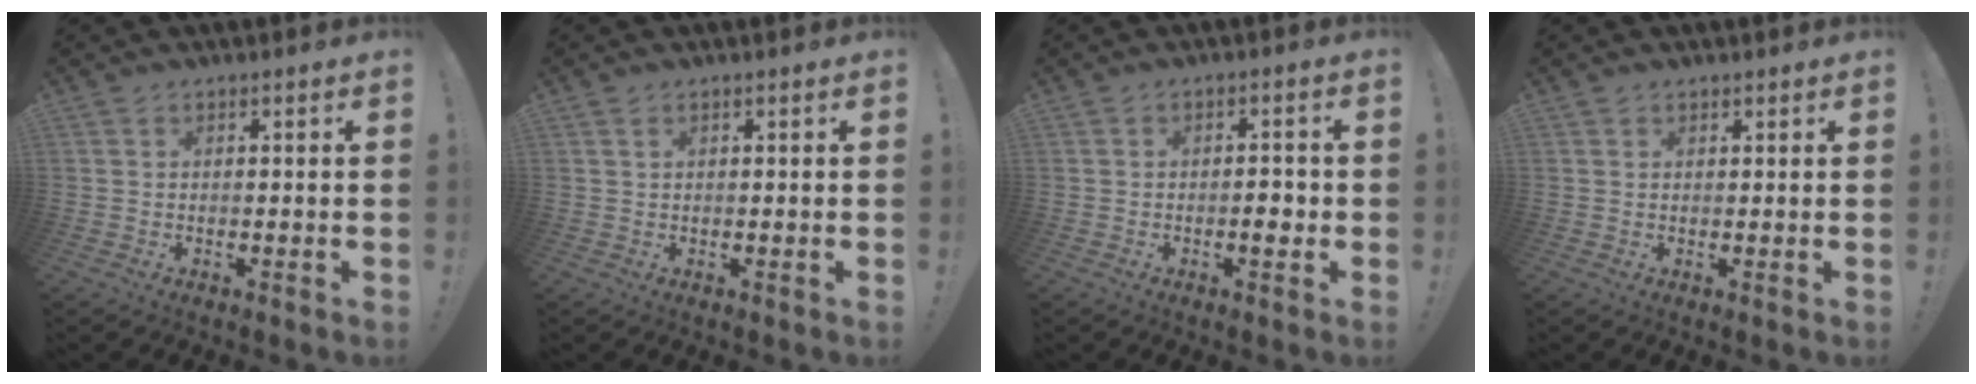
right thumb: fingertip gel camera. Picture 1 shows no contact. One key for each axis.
{"total": 0.8, "fx": 0.5, "fy": 0.4, "fz": 0.4, "tx": -0.002, "ty": -0.002, "tz": 0.008}
{"total": 3.7, "fx": -1.1, "fy": 1.7, "fz": 3.2, "tx": -0.037, "ty": 0.001, "tz": -0.023}
{"total": 1.0, "fx": 0.9, "fy": 0.4, "fz": 0.0, "tx": 0.008, "ty": -0.005, "tz": 0.017}